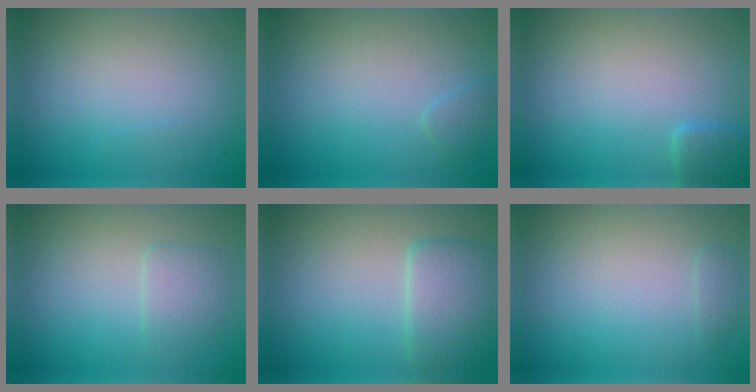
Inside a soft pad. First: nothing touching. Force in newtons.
{"total": 0.8, "press": 0.8, "slide": 0.1}
{"total": 1.5, "press": 1.5, "slide": 0.1}
{"total": 1.6, "press": 1.6, "slide": 0.3}
{"total": 3.4, "press": 3.4, "slide": 0.4}
{"total": 0.7, "press": 0.7, "slide": 0.1}